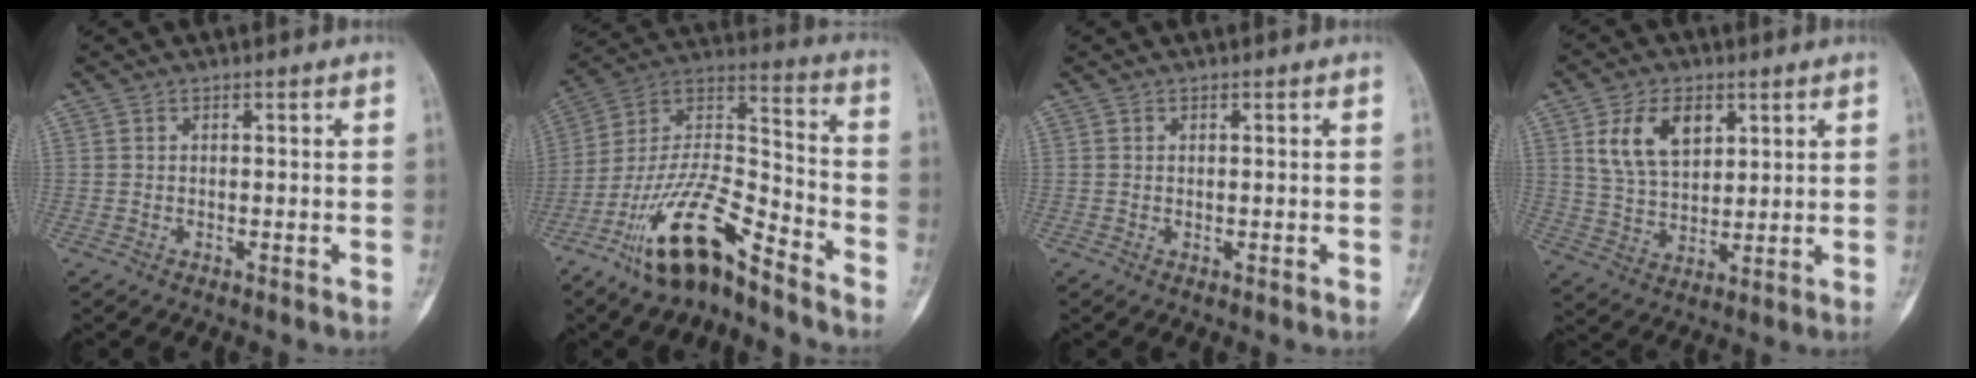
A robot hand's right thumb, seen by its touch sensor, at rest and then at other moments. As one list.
[{"total": 18.3, "force": [-12.3, 5.7, 12.3], "torque": [-0.224, 0.088, -0.228]}, {"total": 0.0}, {"total": 10.8, "force": [4.4, 6.7, 7.3], "torque": [-0.114, -0.014, 0.089]}]